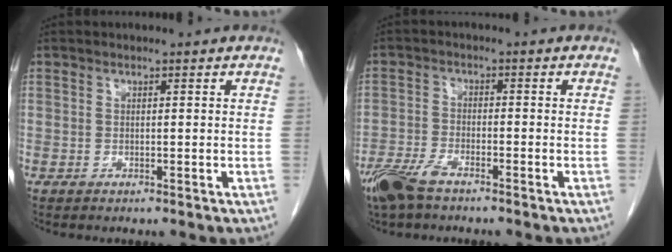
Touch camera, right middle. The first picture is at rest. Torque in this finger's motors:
{"motor_torque": [0.57, -0.54, 0.06, 0.05]}